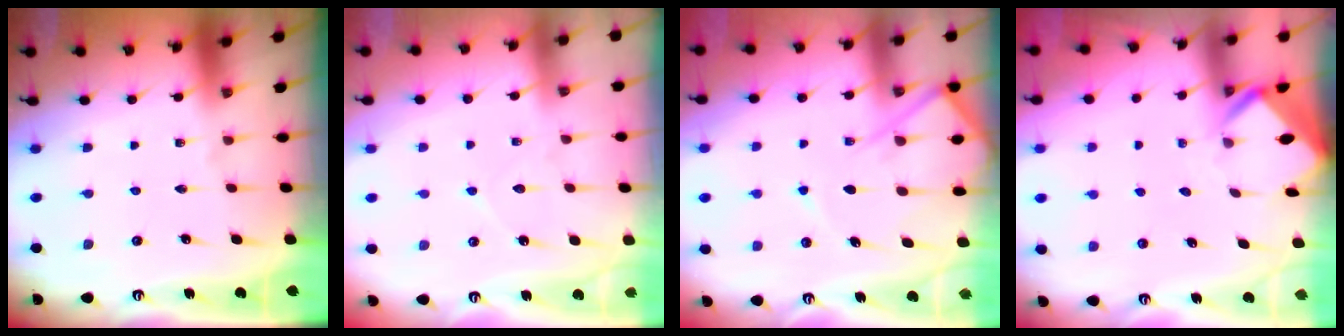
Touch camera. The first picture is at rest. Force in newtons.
{"total": 6.0, "press": 5.9, "slide": 0.7}
{"total": 9.5, "press": 9.5, "slide": 0.9}
{"total": 2.8, "press": 2.8, "slide": 0.2}